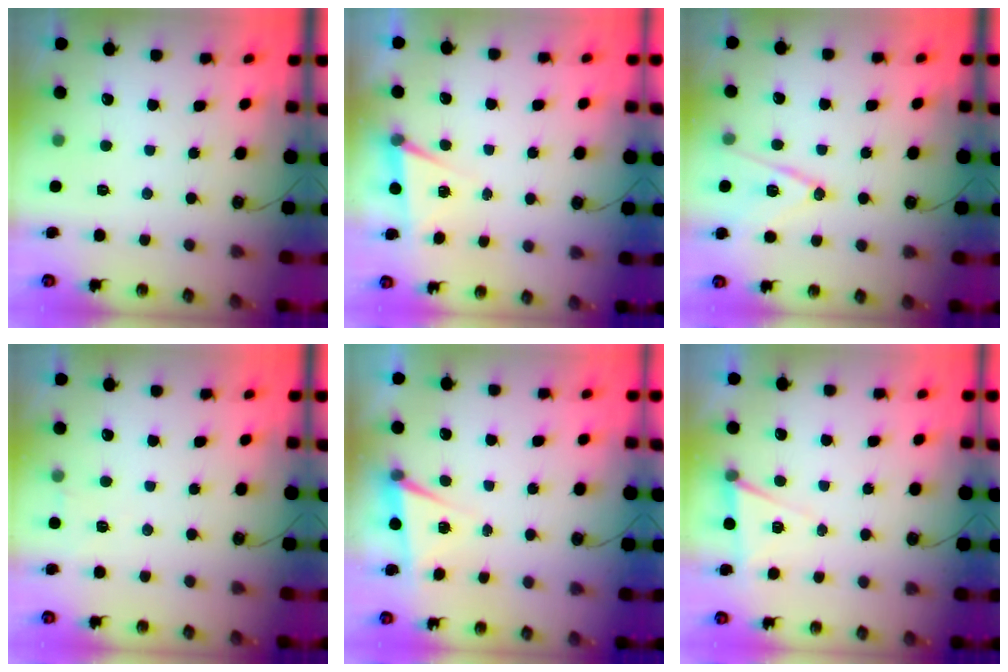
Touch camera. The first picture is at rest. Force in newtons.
{"total": 5.2, "press": 2.7, "slide": 4.5}
{"total": 11.5, "press": 10.9, "slide": 3.8}
{"total": 4.1, "press": 3.0, "slide": 2.8}
{"total": 4.4, "press": 2.5, "slide": 3.7}
{"total": 6.3, "press": 4.4, "slide": 4.5}